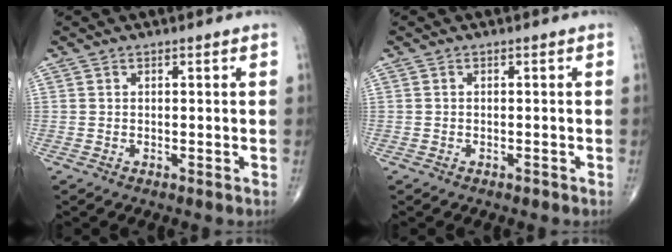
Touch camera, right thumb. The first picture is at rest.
{"total": 0.6, "force": [-0.5, 0.3, 0.2], "torque": [-0.005, 0.000, -0.009]}